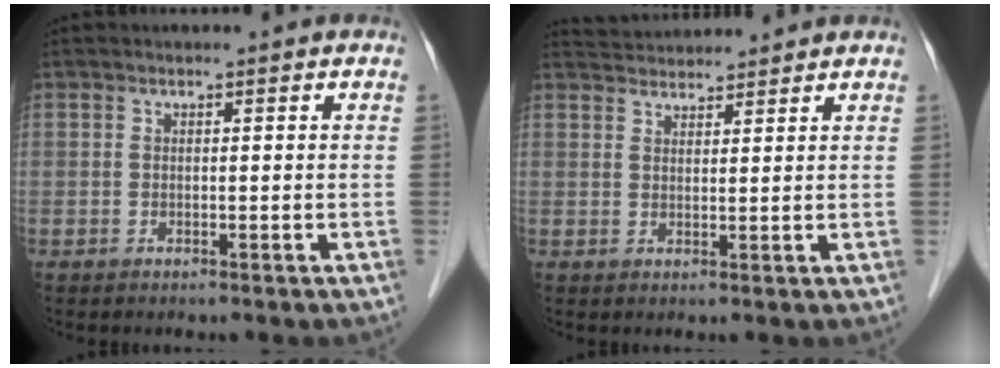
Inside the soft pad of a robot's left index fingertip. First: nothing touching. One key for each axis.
{"total": 5.3, "fx": 5.3, "fy": 0.6, "fz": 0.6, "tx": -0.016, "ty": 0.035, "tz": 0.085}